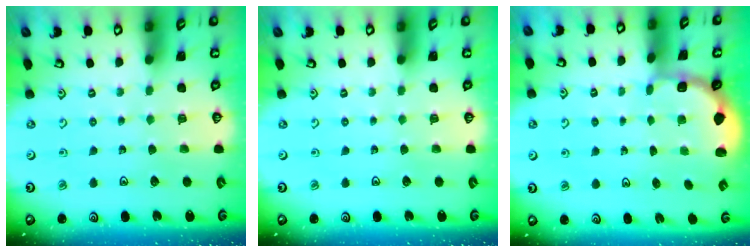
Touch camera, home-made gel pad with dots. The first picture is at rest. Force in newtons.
{"total": 0.0}
{"total": 2.0, "press": 1.8, "slide": 0.7}